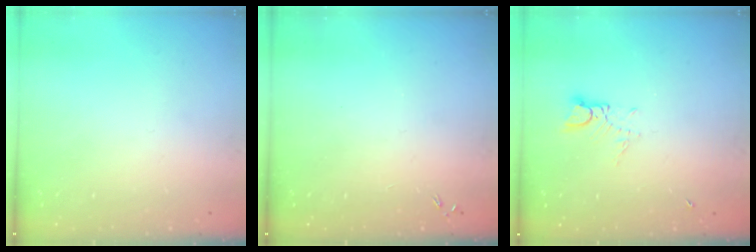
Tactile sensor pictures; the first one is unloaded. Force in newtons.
{"total": 0.0}
{"total": 3.2, "press": 3.1, "slide": 0.3}